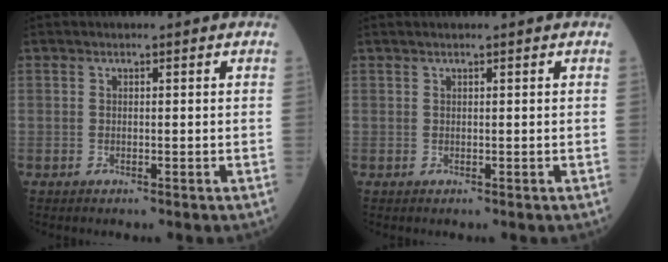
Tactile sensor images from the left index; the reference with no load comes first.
{"total": 0.6, "force": [0.5, -0.1, 0.2], "torque": [-0.006, 0.012, 0.014]}